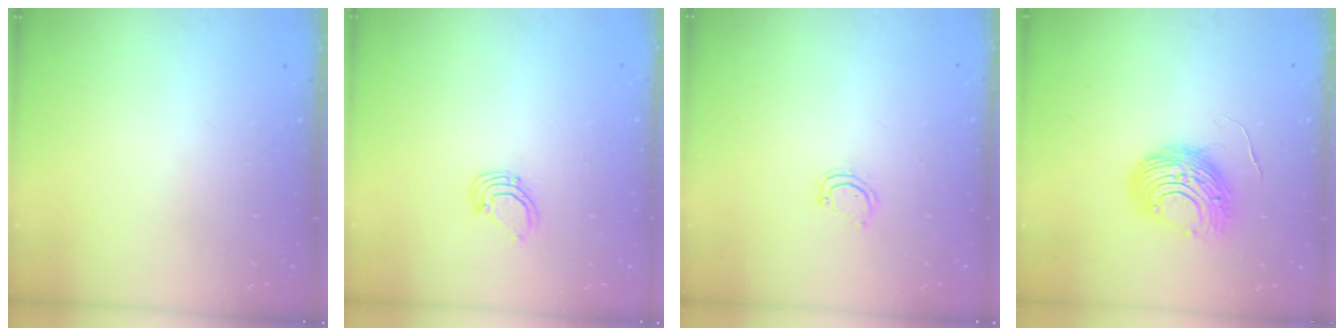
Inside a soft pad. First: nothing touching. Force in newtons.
{"total": 2.9, "press": 2.9, "slide": 0.3}
{"total": 3.8, "press": 3.8, "slide": 0.3}
{"total": 10.3, "press": 10.3, "slide": 0.7}